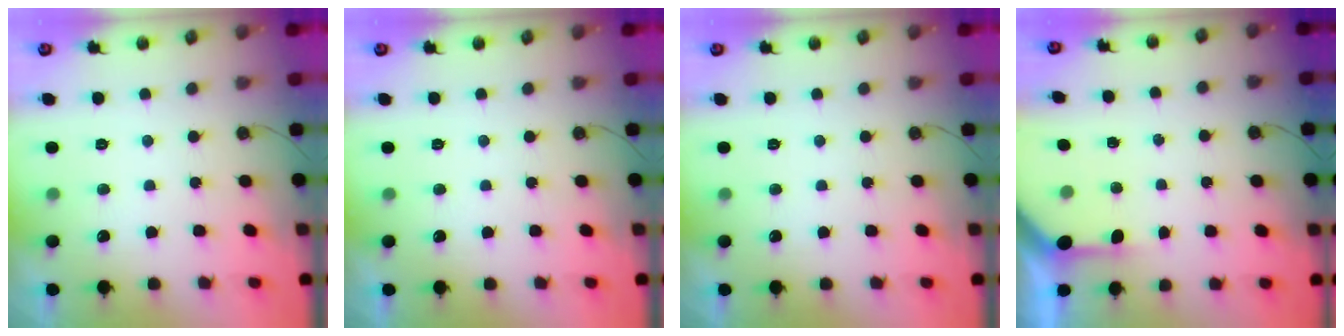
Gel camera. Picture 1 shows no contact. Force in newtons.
{"total": 0.0}
{"total": 0.0}
{"total": 3.6, "press": 3.6, "slide": 0.2}